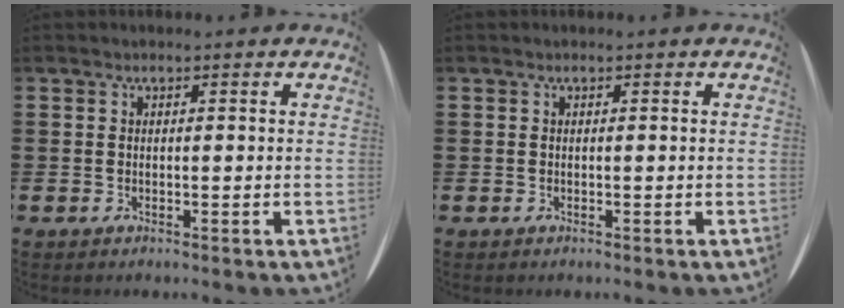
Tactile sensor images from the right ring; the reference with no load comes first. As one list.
[{"total": 0.0}]